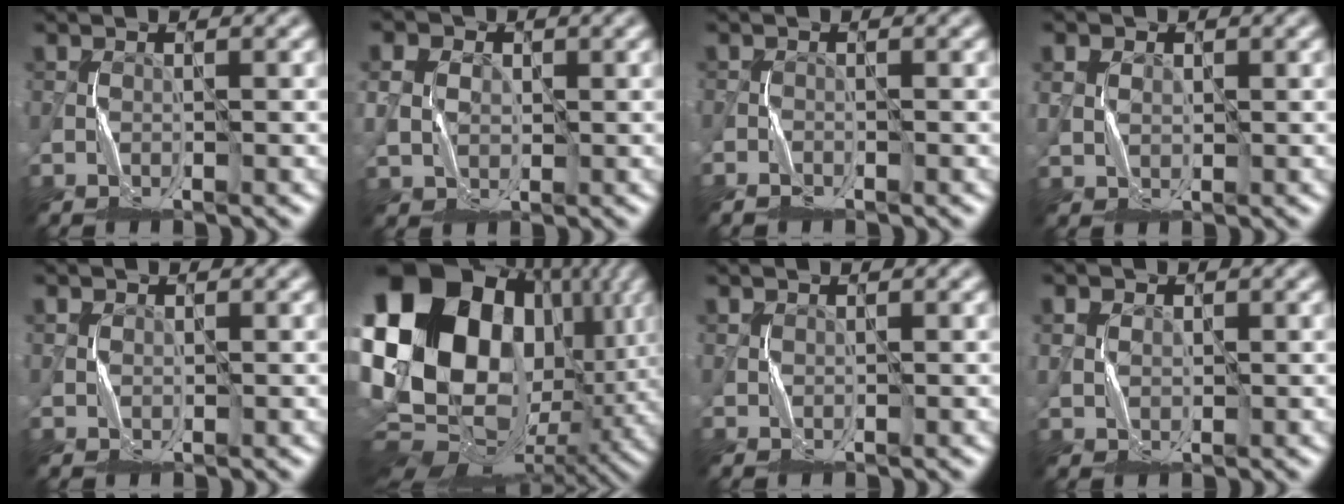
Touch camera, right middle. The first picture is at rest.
{"total": 6.3, "force": [2.3, 4.9, 3.2], "torque": [-0.077, 0.026, 0.024]}
{"total": 0.9, "force": [-0.7, 0.4, 0.3], "torque": [-0.006, 0.001, -0.016]}
{"total": 3.0, "force": [1.6, 2.2, 1.4], "torque": [-0.042, 0.005, 0.033]}
{"total": 1.0, "force": [0.7, 0.6, 0.2], "torque": [-0.004, -0.002, 0.016]}
{"total": 22.2, "force": [3.7, 15.6, 15.4], "torque": [-0.298, 0.002, 0.061]}
{"total": 0.7, "force": [0.7, 0.3, 0.1], "torque": [-0.003, -0.001, 0.016]}
{"total": 2.6, "force": [1.4, 1.9, 1.1], "torque": [-0.036, 0.003, 0.034]}